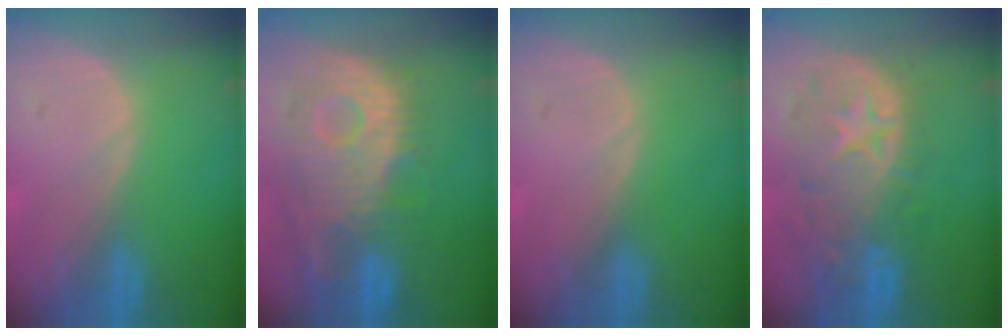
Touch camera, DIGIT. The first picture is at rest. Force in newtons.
{"total": 11.8, "press": 10.6, "slide": 5.1}
{"total": 0.0}
{"total": 11.0, "press": 9.7, "slide": 5.2}